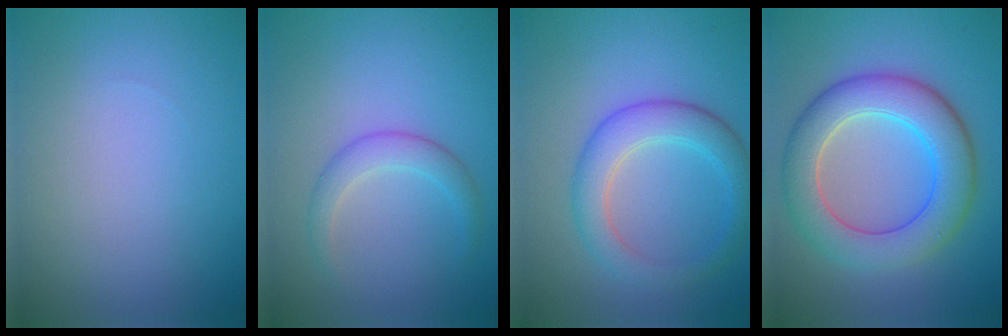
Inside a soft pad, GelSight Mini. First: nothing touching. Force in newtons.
{"total": 2.3, "press": 2.3, "slide": 0.1}
{"total": 4.4, "press": 4.4, "slide": 0.1}
{"total": 7.6, "press": 7.6, "slide": 0.5}